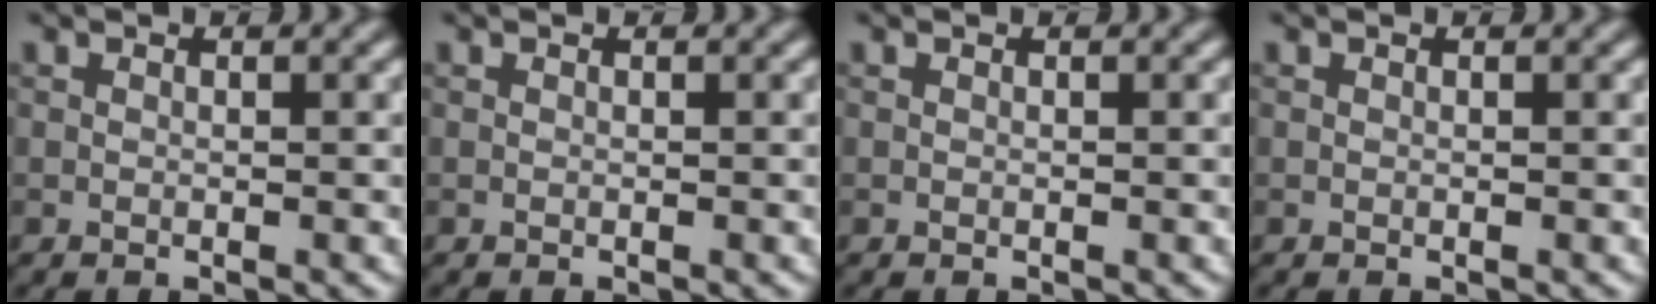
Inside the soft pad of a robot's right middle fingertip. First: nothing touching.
{"total": 0.0}
{"total": 0.0}
{"total": 0.0}